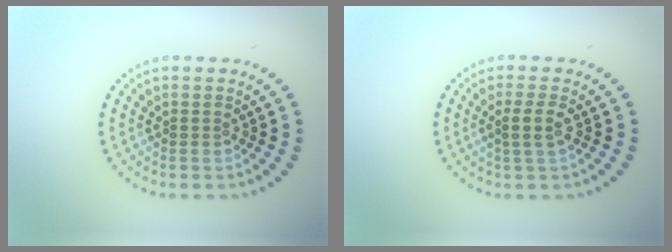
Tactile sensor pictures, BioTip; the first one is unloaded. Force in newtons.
{"total": 1.8, "press": 1.4, "slide": 1.1}